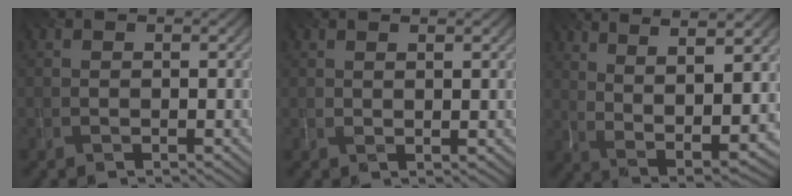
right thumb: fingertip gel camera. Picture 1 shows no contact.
{"total": 1.3, "force": [0.9, -0.1, 0.9], "torque": [-0.013, -0.002, 0.022]}
{"total": 11.1, "force": [4.2, 3.1, 9.8], "torque": [-0.186, 0.008, 0.076]}